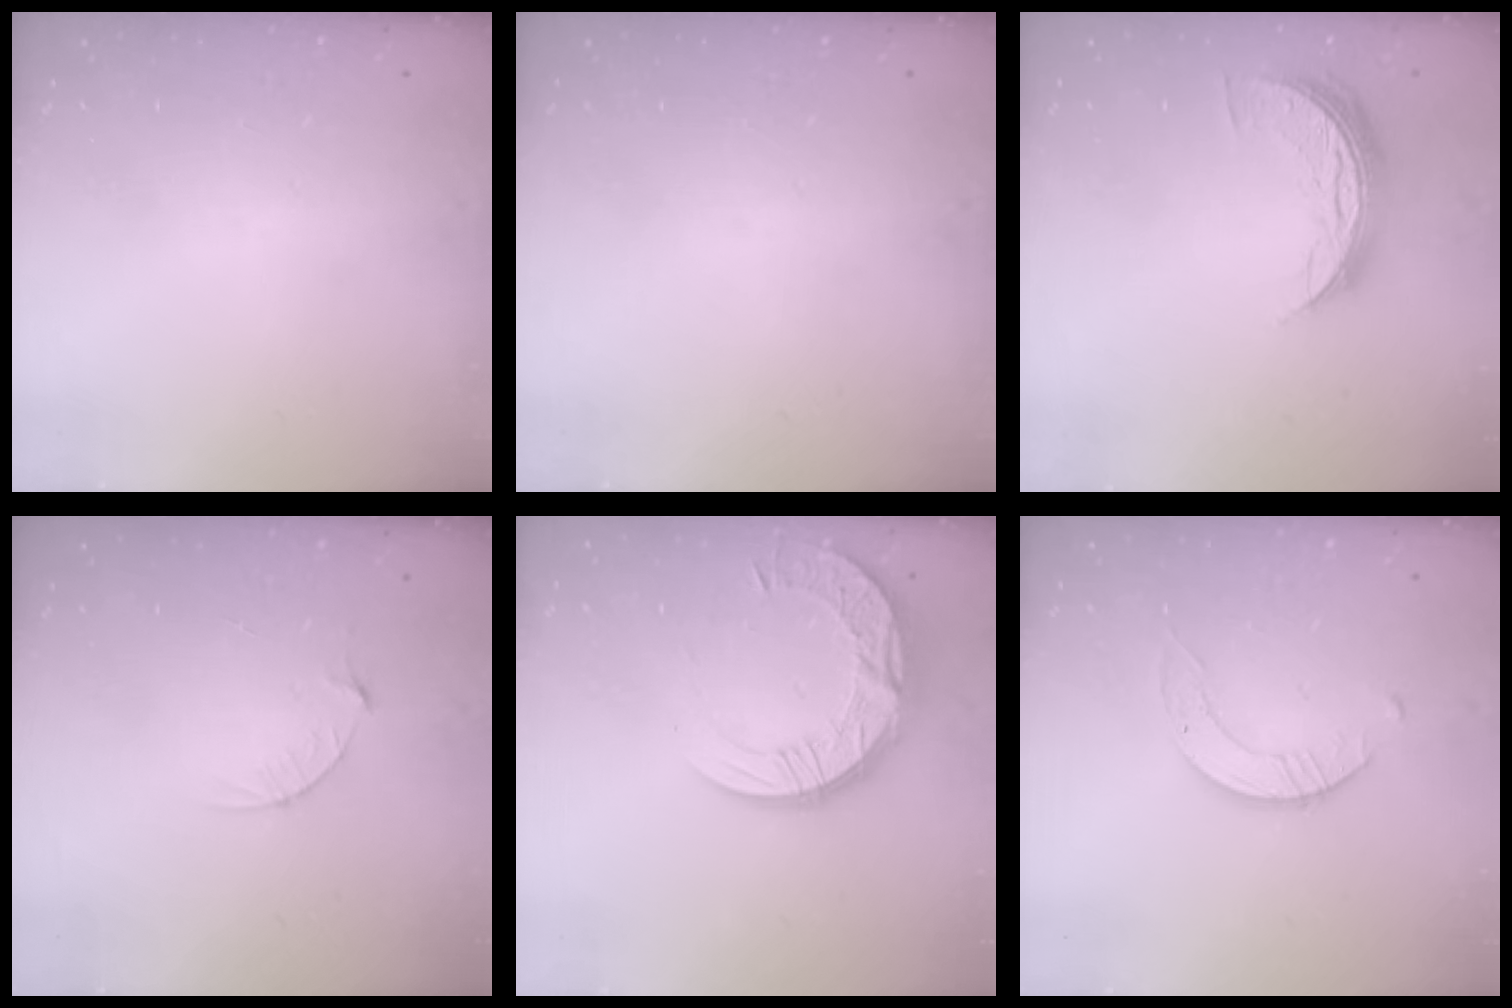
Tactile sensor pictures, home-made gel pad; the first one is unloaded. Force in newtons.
{"total": 0.0}
{"total": 8.3, "press": 8.3, "slide": 0.5}
{"total": 3.7, "press": 3.7, "slide": 0.4}
{"total": 19.5, "press": 19.4, "slide": 1.5}
{"total": 3.2, "press": 3.1, "slide": 0.4}